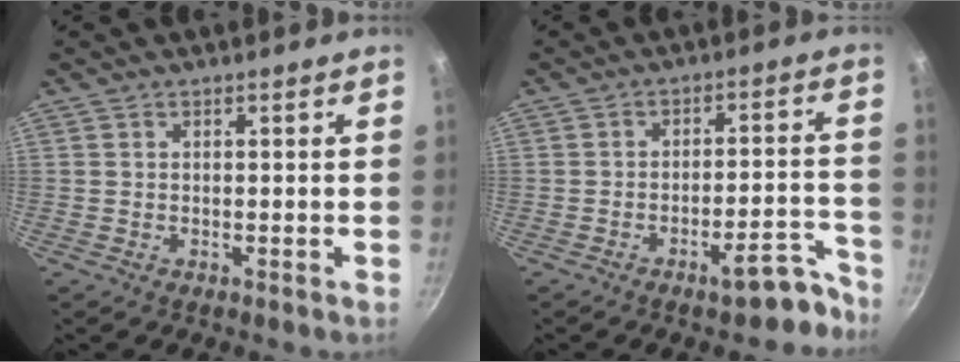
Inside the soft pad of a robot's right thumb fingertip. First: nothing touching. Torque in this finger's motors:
{"motor_torque": [1.38, 1.11, -0.17, -0.14, 0.19]}